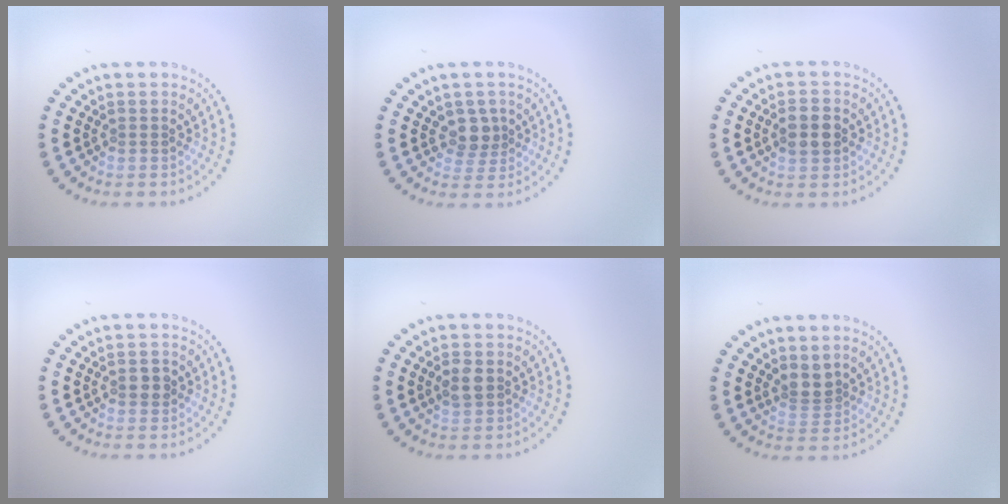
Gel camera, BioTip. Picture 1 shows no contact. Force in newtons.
{"total": 2.0, "press": 1.7, "slide": 1.1}
{"total": 2.9, "press": 2.9, "slide": 0.1}
{"total": 1.5, "press": 1.5, "slide": 0.0}
{"total": 1.9, "press": 1.9, "slide": 0.3}
{"total": 2.2, "press": 1.7, "slide": 1.3}